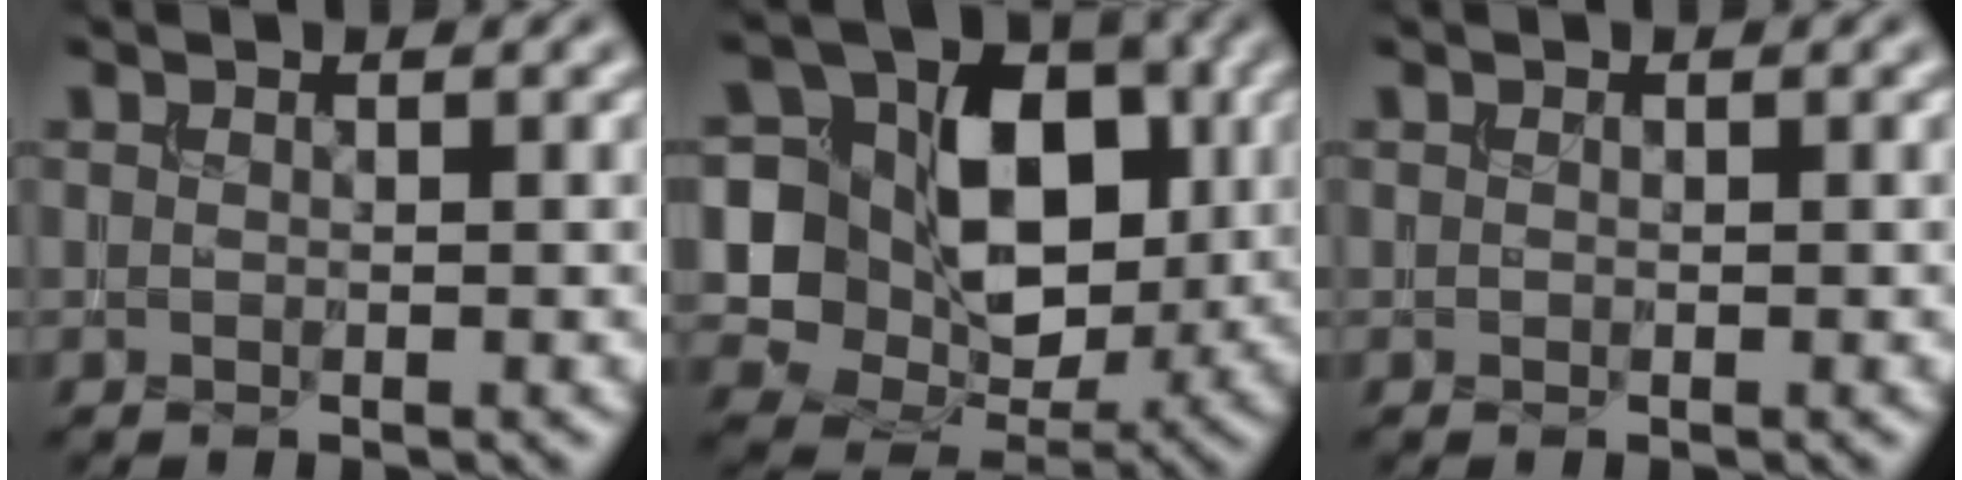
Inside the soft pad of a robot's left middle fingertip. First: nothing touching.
{"total": 10.4, "force": [0.7, 8.1, 6.5], "torque": [-0.107, -0.007, 0.010]}
{"total": 0.0}